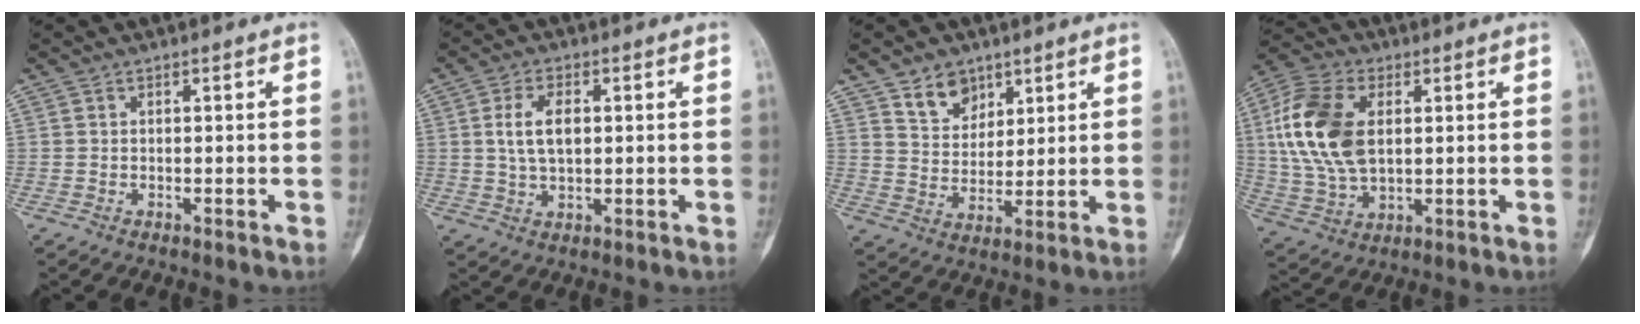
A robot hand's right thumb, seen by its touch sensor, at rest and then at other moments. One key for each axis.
{"total": 6.5, "fx": 1.0, "fy": 3.6, "fz": 5.3, "tx": -0.095, "ty": 0.003, "tz": 0.019}
{"total": 7.3, "fx": 4.7, "fy": 5.0, "fz": 2.5, "tx": -0.016, "ty": -0.033, "tz": 0.090}
{"total": 16.4, "fx": 2.9, "fy": 10.0, "fz": 12.6, "tx": -0.258, "ty": 0.003, "tz": 0.054}